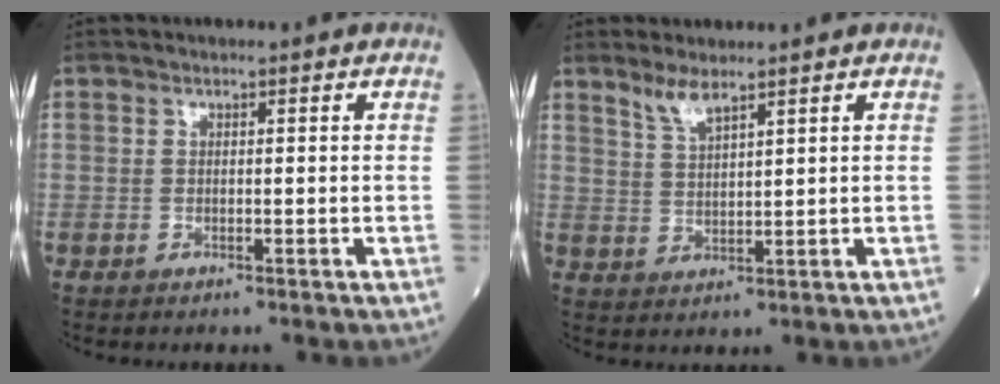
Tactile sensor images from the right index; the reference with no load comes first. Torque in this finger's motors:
{"motor_torque": [-0.06, -0.07, 0.02, 0.00]}